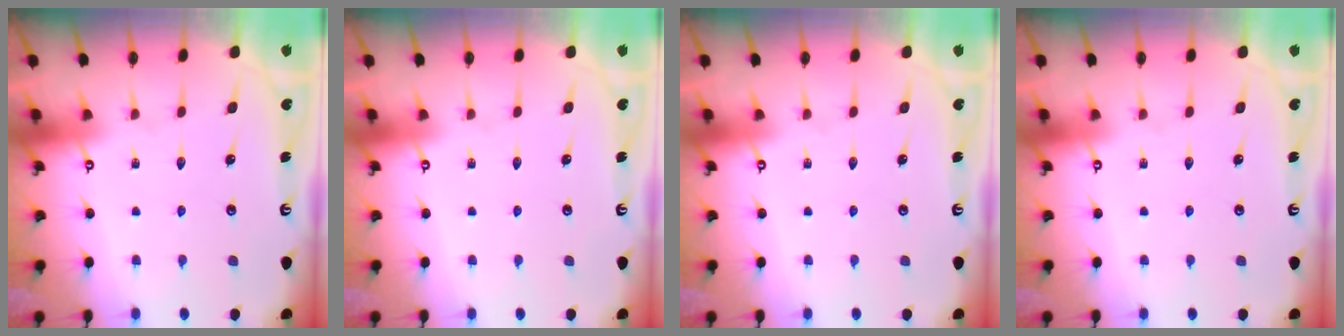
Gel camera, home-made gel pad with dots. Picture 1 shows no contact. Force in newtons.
{"total": 0.0}
{"total": 0.0}
{"total": 0.0}